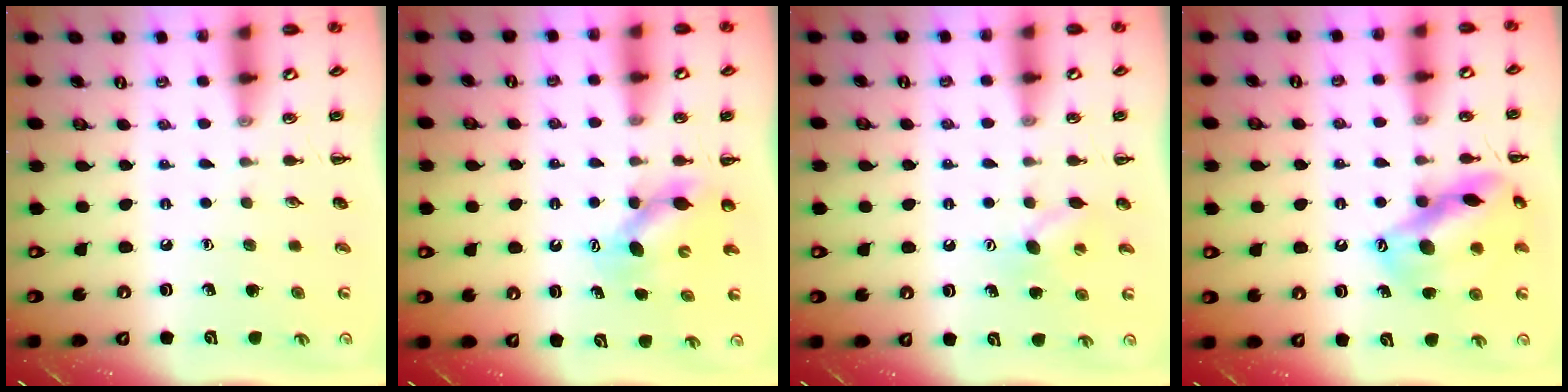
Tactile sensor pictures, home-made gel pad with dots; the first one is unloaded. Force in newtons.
{"total": 6.2, "press": 6.2, "slide": 0.7}
{"total": 6.8, "press": 6.6, "slide": 1.5}
{"total": 16.5, "press": 16.3, "slide": 2.3}